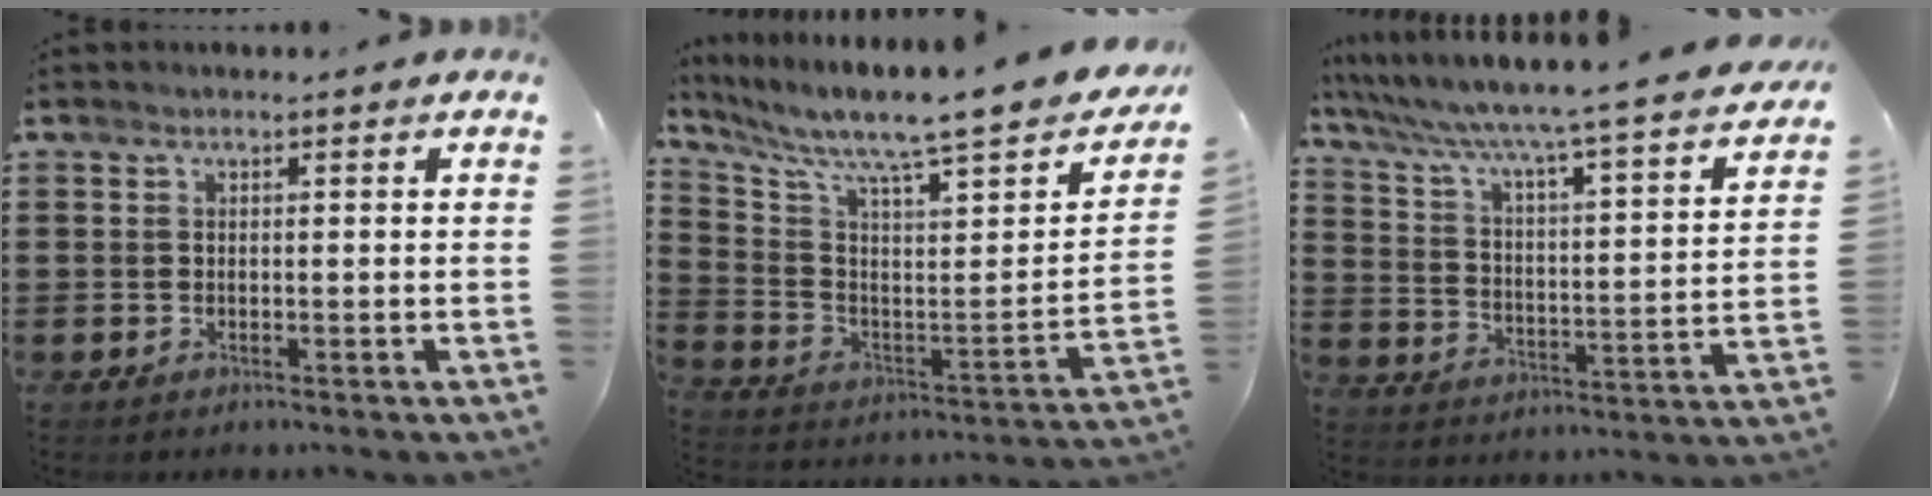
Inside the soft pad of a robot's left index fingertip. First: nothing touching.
{"total": 8.0, "force": [6.6, 0.3, 4.5], "torque": [-0.105, -0.068, 0.095]}
{"total": 4.8, "force": [4.2, -0.6, 2.4], "torque": [-0.069, -0.050, 0.055]}